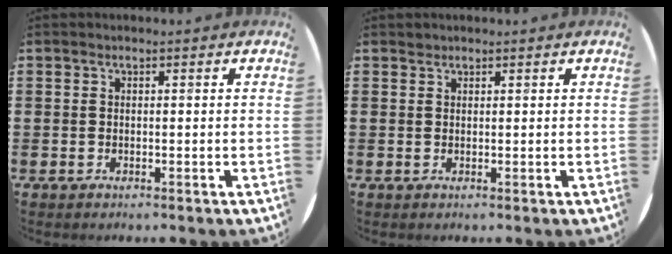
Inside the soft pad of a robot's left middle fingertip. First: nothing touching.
{"total": 0.5, "force": [0.5, 0.1, -0.1], "torque": [0.002, 0.003, 0.009]}